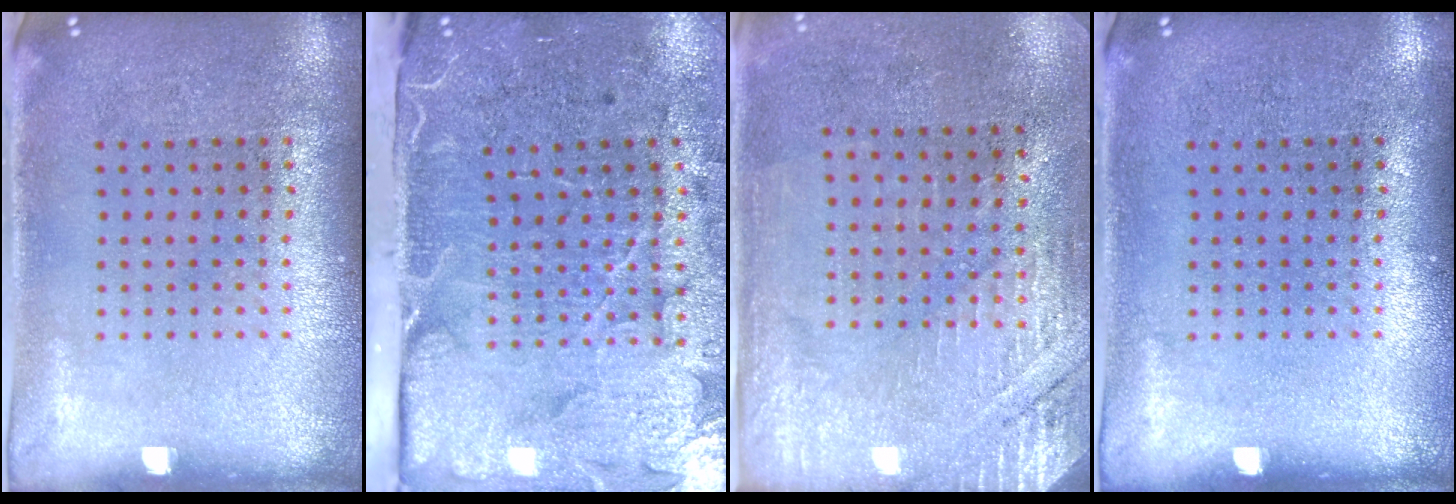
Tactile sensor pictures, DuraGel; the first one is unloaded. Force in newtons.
{"total": 5.0, "press": 4.0, "slide": 3.1}
{"total": 2.8, "press": 2.6, "slide": 1.0}
{"total": 0.0}